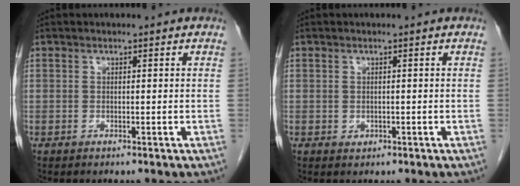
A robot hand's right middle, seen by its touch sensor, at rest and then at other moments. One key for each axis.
{"total": 0.7, "fx": -0.1, "fy": 0.6, "fz": 0.3, "tx": -0.007, "ty": 0.000, "tz": 0.001}